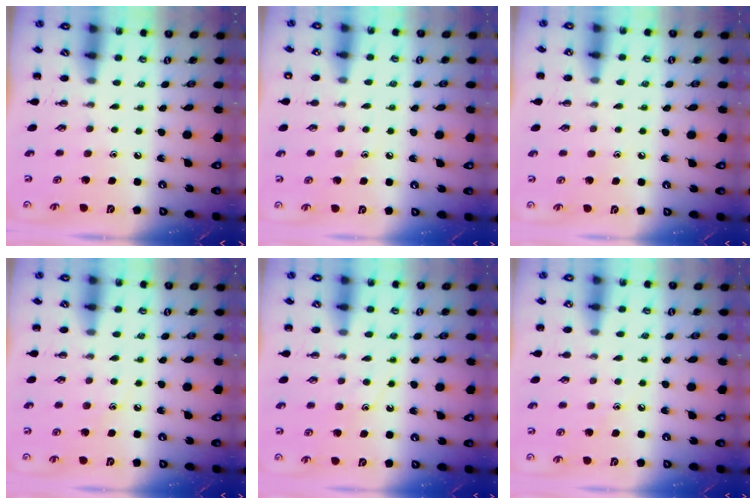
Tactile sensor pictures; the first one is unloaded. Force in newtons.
{"total": 6.6, "press": 6.5, "slide": 1.2}
{"total": 6.7, "press": 6.4, "slide": 2.1}
{"total": 6.6, "press": 6.5, "slide": 1.4}
{"total": 10.2, "press": 10.2, "slide": 0.8}
{"total": 8.2, "press": 8.0, "slide": 1.9}